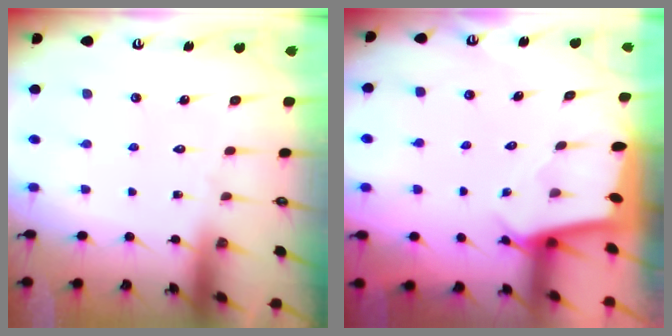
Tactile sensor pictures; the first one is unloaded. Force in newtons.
{"total": 2.3, "press": 2.3, "slide": 0.1}